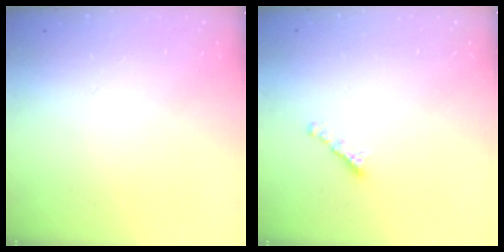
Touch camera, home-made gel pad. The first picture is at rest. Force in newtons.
{"total": 2.7, "press": 2.6, "slide": 0.8}